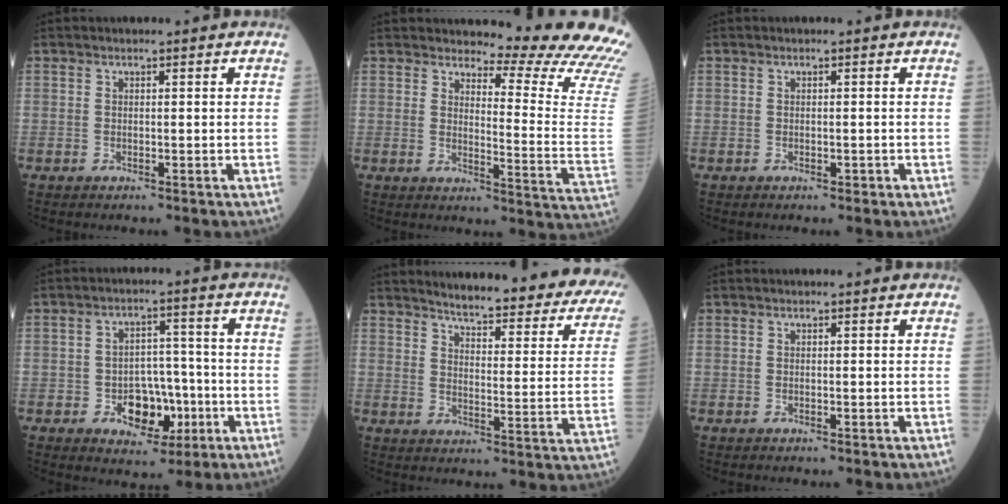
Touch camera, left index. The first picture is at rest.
{"total": 16.4, "force": [15.7, -0.3, 4.8], "torque": [-0.061, -0.142, 0.161]}
{"total": 0.6, "force": [-0.4, 0.3, 0.4], "torque": [-0.005, 0.002, -0.004]}
{"total": 7.7, "force": [-2.8, 5.0, 5.2], "torque": [-0.080, 0.017, -0.038]}
{"total": 24.6, "force": [21.8, 3.7, 10.8], "torque": [-0.123, -0.078, 0.241]}
{"total": 0.0}